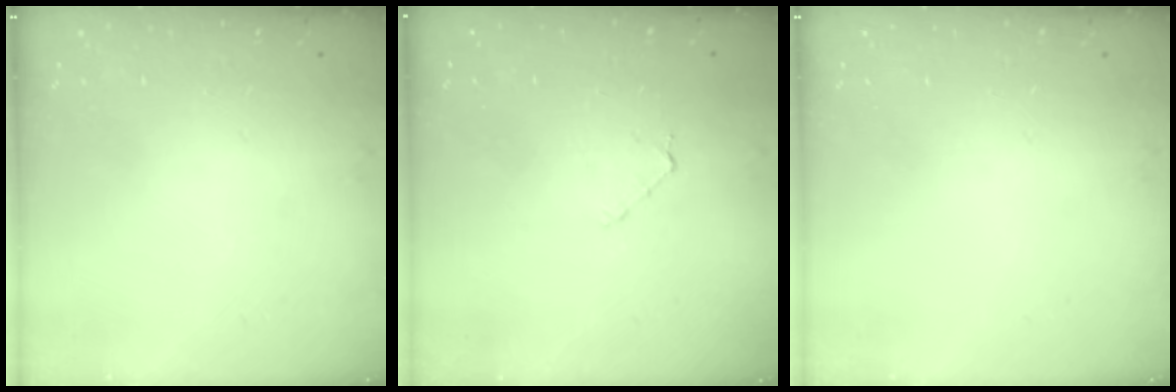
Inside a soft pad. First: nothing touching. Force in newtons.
{"total": 3.8, "press": 3.7, "slide": 0.3}
{"total": 0.0}